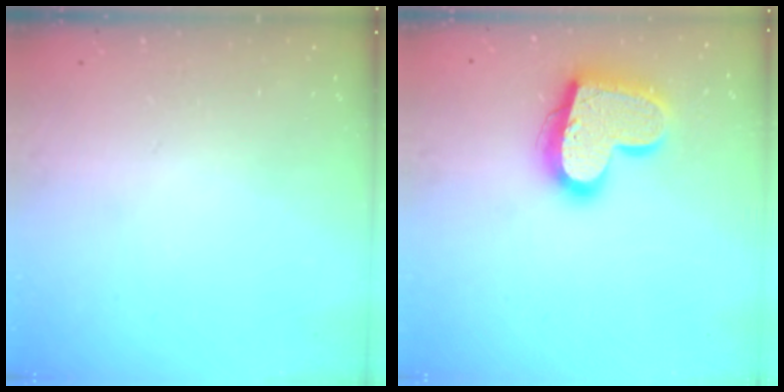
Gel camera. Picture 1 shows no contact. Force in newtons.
{"total": 19.0, "press": 18.9, "slide": 1.6}